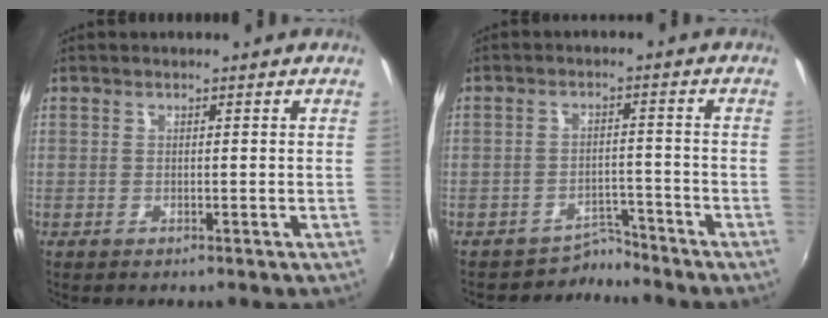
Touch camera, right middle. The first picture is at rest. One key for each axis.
{"total": 4.0, "fx": -3.8, "fy": 1.1, "fz": -0.9, "tx": 0.014, "ty": 0.013, "tz": -0.061}